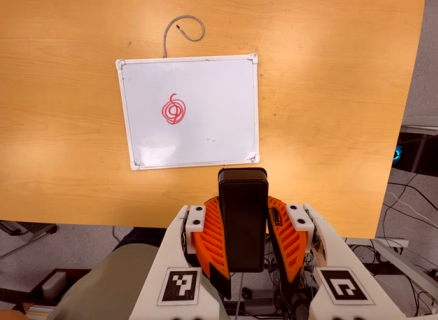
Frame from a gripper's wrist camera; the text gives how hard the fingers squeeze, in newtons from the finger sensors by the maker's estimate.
{"total": 11.5, "left": 9.3, "right": 13.8}